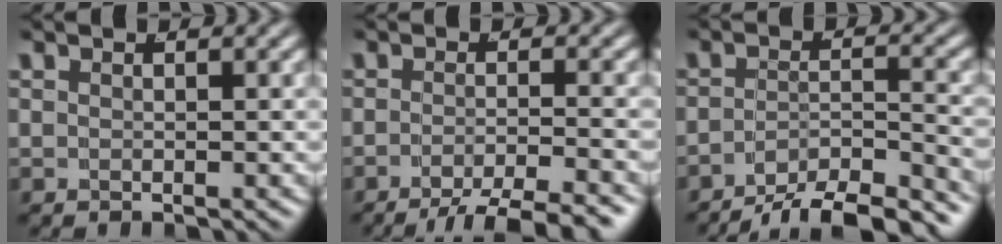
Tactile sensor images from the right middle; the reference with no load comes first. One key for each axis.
{"total": 7.2, "fx": -5.9, "fy": 1.9, "fz": 3.8, "tx": -0.047, "ty": -0.006, "tz": -0.092}
{"total": 9.4, "fx": -8.2, "fy": 2.7, "fz": 3.7, "tx": -0.037, "ty": -0.018, "tz": -0.124}